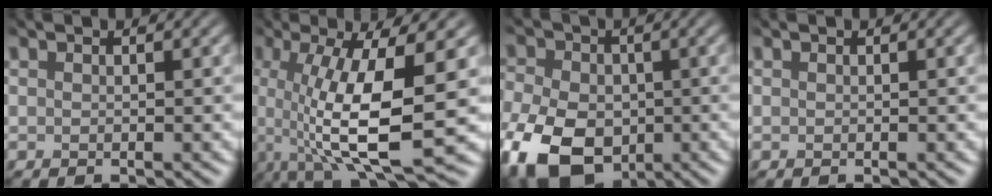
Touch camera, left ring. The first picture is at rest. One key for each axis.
{"total": 9.6, "fx": -2.5, "fy": 2.4, "fz": 9.0, "tx": -0.165, "ty": -0.019, "tz": -0.037}
{"total": 9.9, "fx": -4.6, "fy": 6.6, "fz": 5.7, "tx": -0.142, "ty": -0.025, "tz": -0.091}
{"total": 0.0}